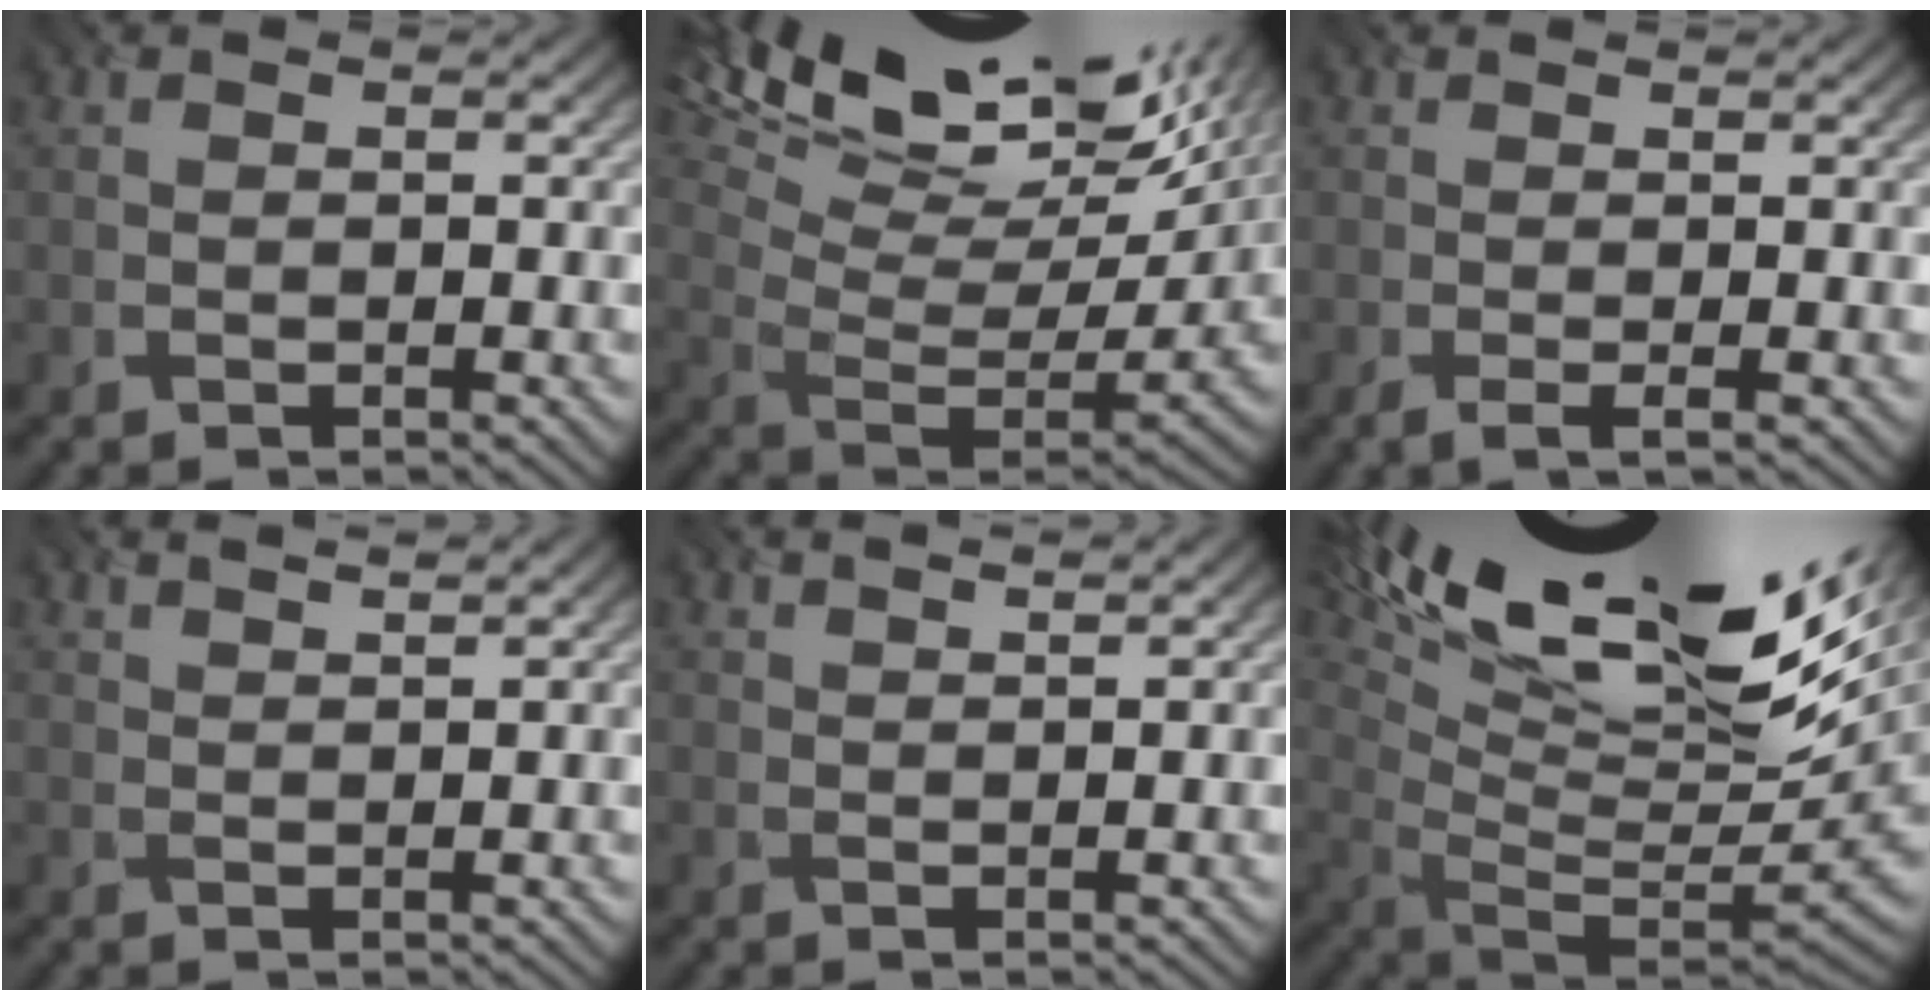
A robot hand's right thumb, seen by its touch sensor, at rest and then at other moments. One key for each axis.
{"total": 19.8, "fx": 12.6, "fy": 6.8, "fz": 13.7, "tx": -0.237, "ty": 0.030, "tz": 0.187}
{"total": 1.7, "fx": -0.2, "fy": 0.3, "fz": 1.7, "tx": -0.032, "ty": -0.003, "tz": -0.008}
{"total": 2.8, "fx": 2.4, "fy": 0.5, "fz": 1.4, "tx": -0.021, "ty": 0.003, "tz": 0.035}
{"total": 2.3, "fx": 2.0, "fy": 0.4, "fz": 1.1, "tx": -0.018, "ty": 0.001, "tz": 0.028}
{"total": 21.0, "fx": 11.4, "fy": 6.1, "fz": 16.5, "tx": -0.268, "ty": 0.039, "tz": 0.194}